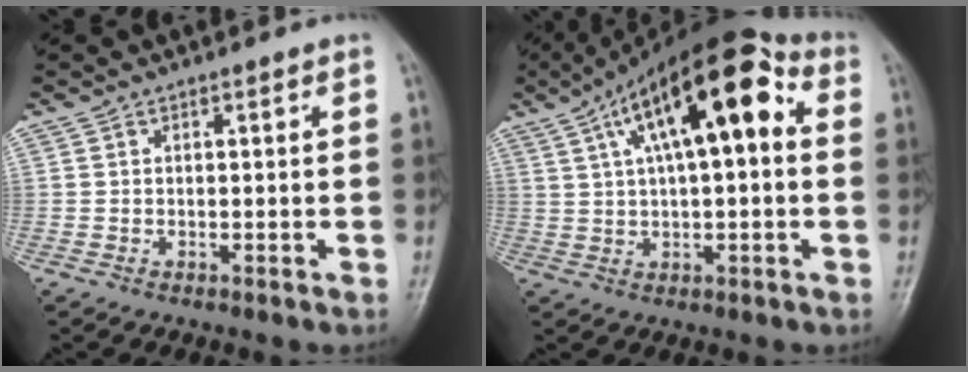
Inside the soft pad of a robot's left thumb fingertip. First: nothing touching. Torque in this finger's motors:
{"motor_torque": [1.59, 3.19, 2.01, -0.76, 0.22]}